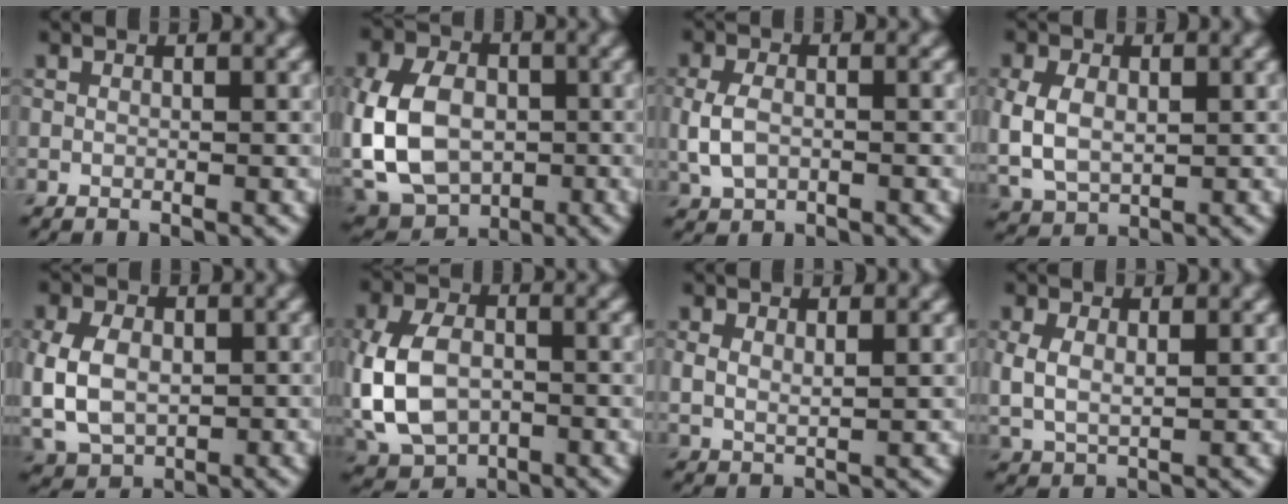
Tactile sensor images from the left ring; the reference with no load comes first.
{"total": 10.3, "force": [-1.6, 7.7, 6.7], "torque": [-0.146, -0.008, -0.039]}
{"total": 3.3, "force": [-0.5, 2.1, 2.5], "torque": [-0.060, -0.003, -0.010]}
{"total": 5.2, "force": [0.1, 3.7, 3.6], "torque": [-0.083, -0.003, 0.007]}
{"total": 6.9, "force": [-0.5, 5.0, 4.6], "torque": [-0.099, -0.005, -0.003]}
{"total": 8.2, "force": [-1.3, 5.6, 5.9], "torque": [-0.143, -0.006, -0.030]}
{"total": 2.0, "force": [1.0, 0.9, 1.5], "torque": [-0.032, -0.003, 0.021]}
{"total": 3.6, "force": [0.6, 2.3, 2.7], "torque": [-0.067, -0.005, 0.019]}